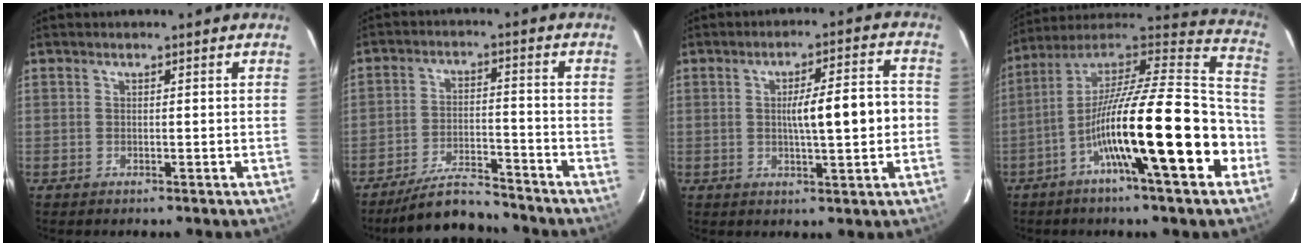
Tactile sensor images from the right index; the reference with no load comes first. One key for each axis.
{"total": 7.9, "fx": -7.5, "fy": 1.4, "fz": 2.1, "tx": -0.037, "ty": -0.003, "tz": -0.131}
{"total": 8.5, "fx": -0.4, "fy": 1.0, "fz": 8.4, "tx": -0.125, "ty": 0.017, "tz": -0.004}
{"total": 23.4, "fx": -7.9, "fy": 1.9, "fz": 21.9, "tx": -0.337, "ty": 0.003, "tz": -0.134}